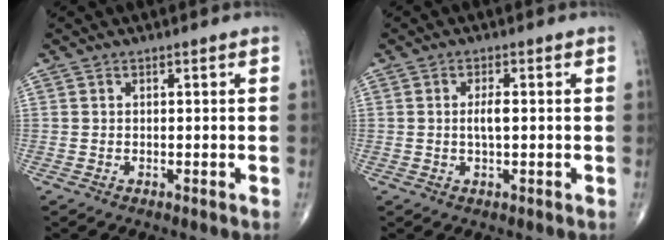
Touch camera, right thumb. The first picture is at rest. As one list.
[{"total": 2.7, "force": [0.0, 0.9, 2.6], "torque": [-0.049, 0.000, -0.001]}]